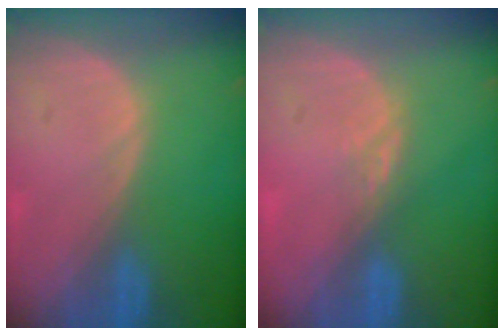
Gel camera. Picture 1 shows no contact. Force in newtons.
{"total": 2.0, "press": 1.5, "slide": 1.3}